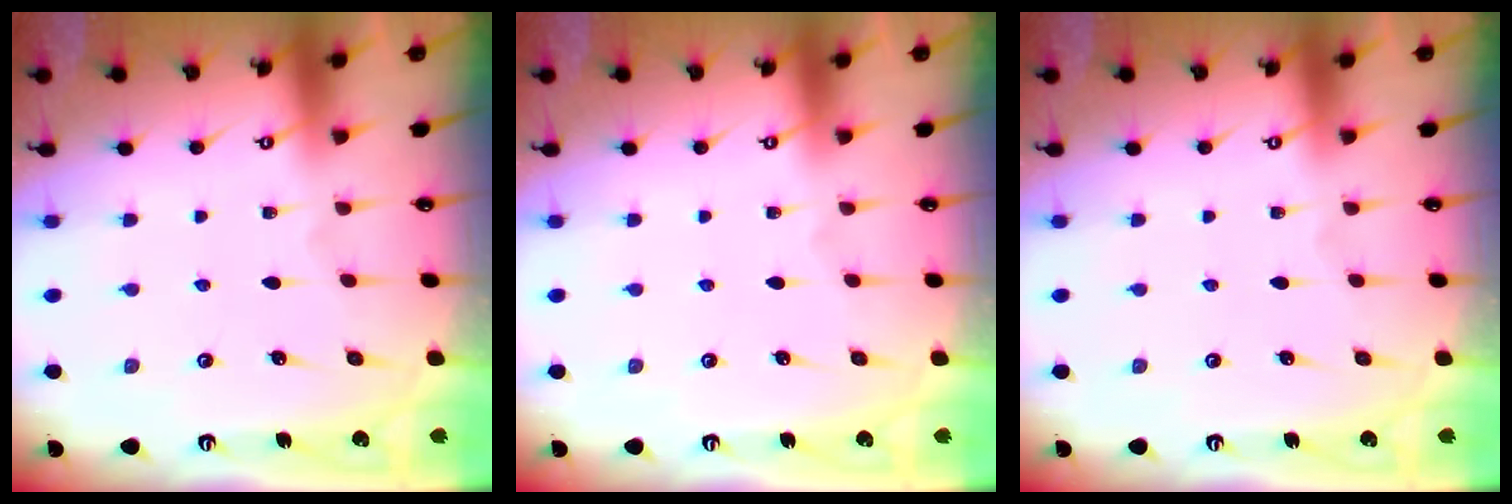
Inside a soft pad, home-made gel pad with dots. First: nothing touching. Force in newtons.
{"total": 0.0}
{"total": 0.0}